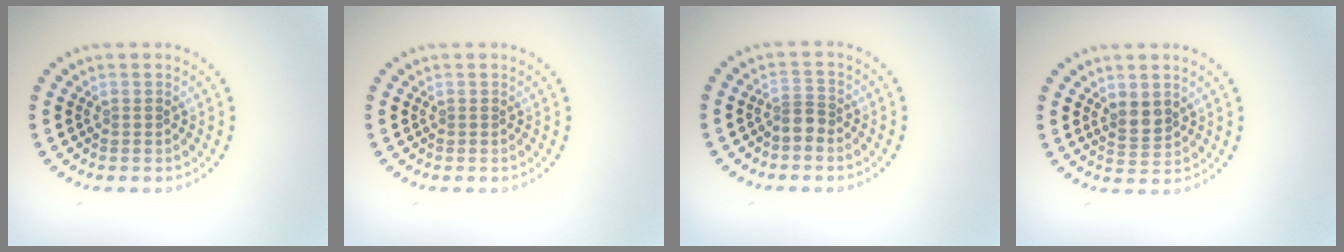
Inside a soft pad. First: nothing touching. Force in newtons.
{"total": 0.0}
{"total": 1.4, "press": 1.0, "slide": 1.0}
{"total": 2.0, "press": 1.7, "slide": 1.0}